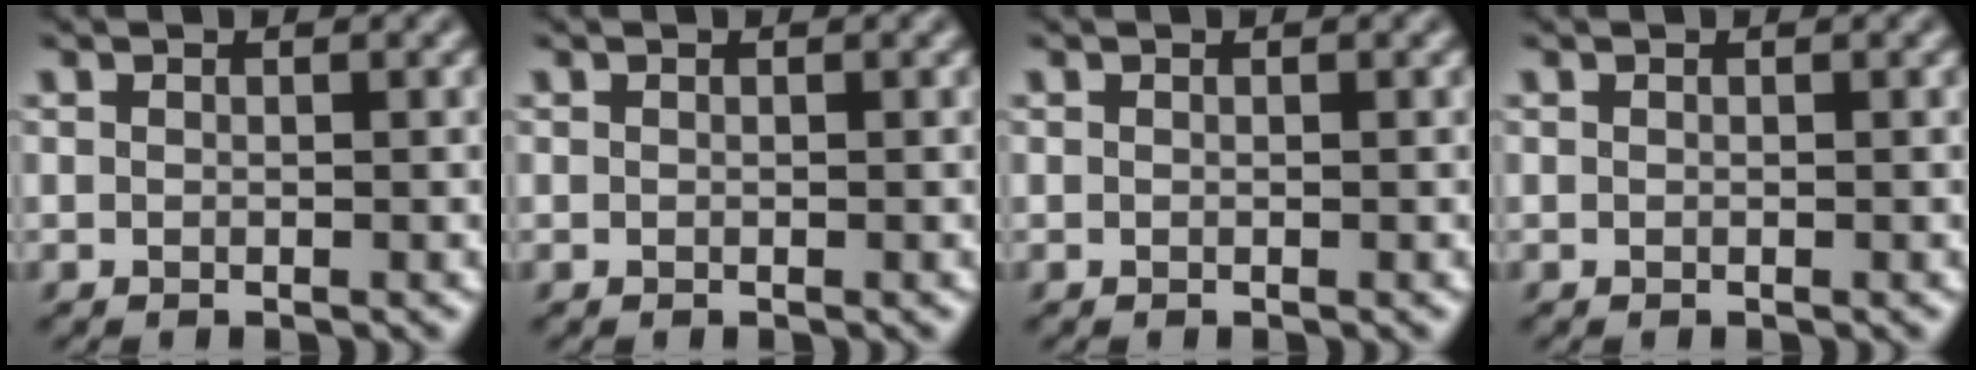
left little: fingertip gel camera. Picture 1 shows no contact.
{"total": 0.0}
{"total": 0.0}
{"total": 0.0}